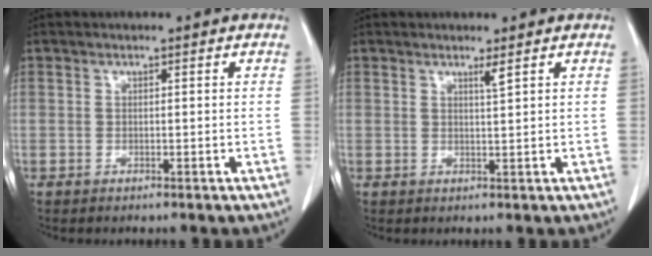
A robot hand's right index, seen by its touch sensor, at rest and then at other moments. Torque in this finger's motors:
{"motor_torque": [0.01, 0.00, 0.00, 0.00]}